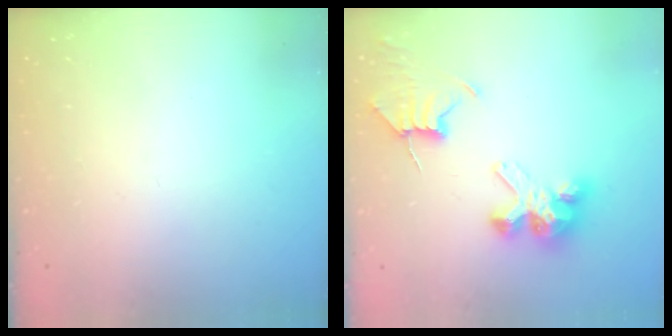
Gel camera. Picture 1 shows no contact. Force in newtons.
{"total": 9.4, "press": 9.4, "slide": 0.7}